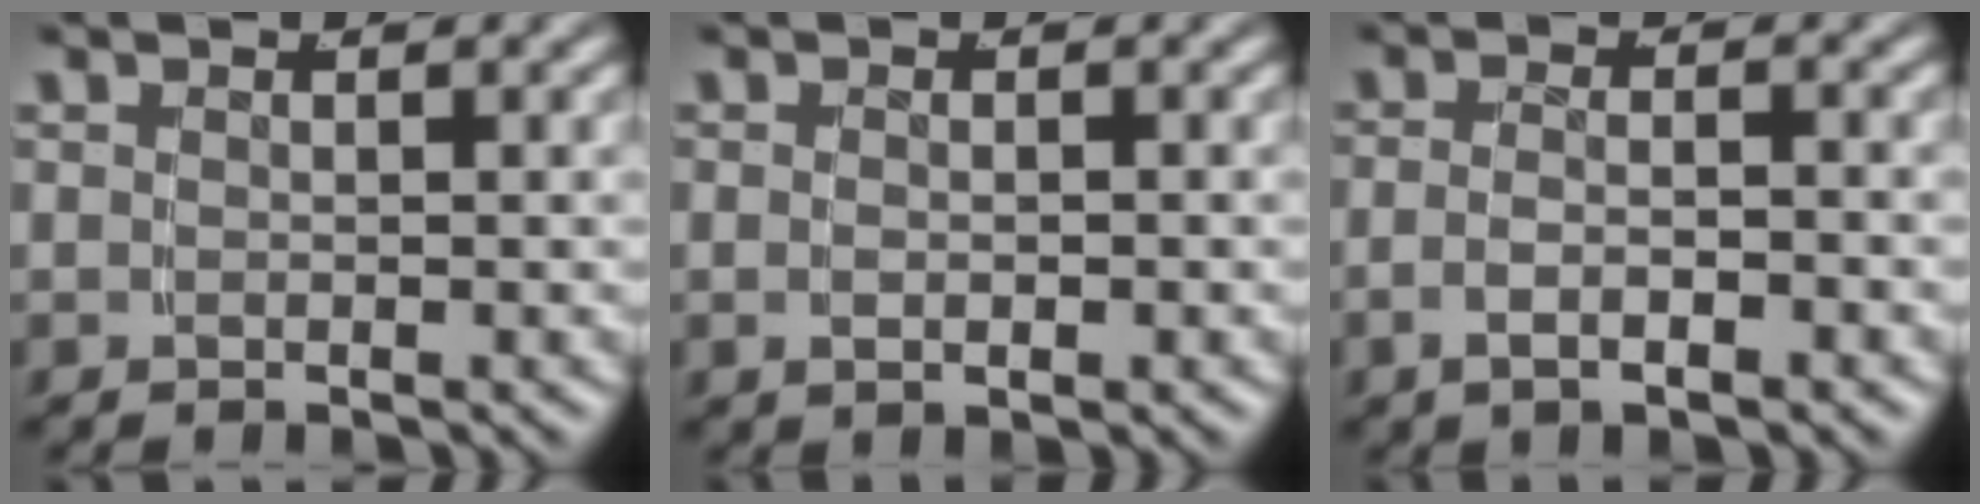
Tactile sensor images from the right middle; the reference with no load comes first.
{"total": 0.9, "force": [-0.3, 0.1, 0.9], "torque": [-0.018, -0.007, 0.001]}
{"total": 2.5, "force": [-1.6, 0.4, 1.8], "torque": [-0.039, -0.007, -0.024]}